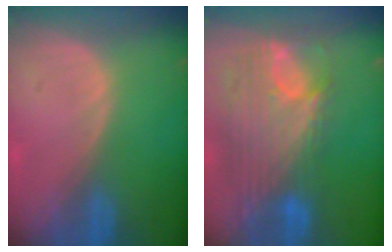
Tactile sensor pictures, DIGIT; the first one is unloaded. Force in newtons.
{"total": 12.2, "press": 10.3, "slide": 6.5}